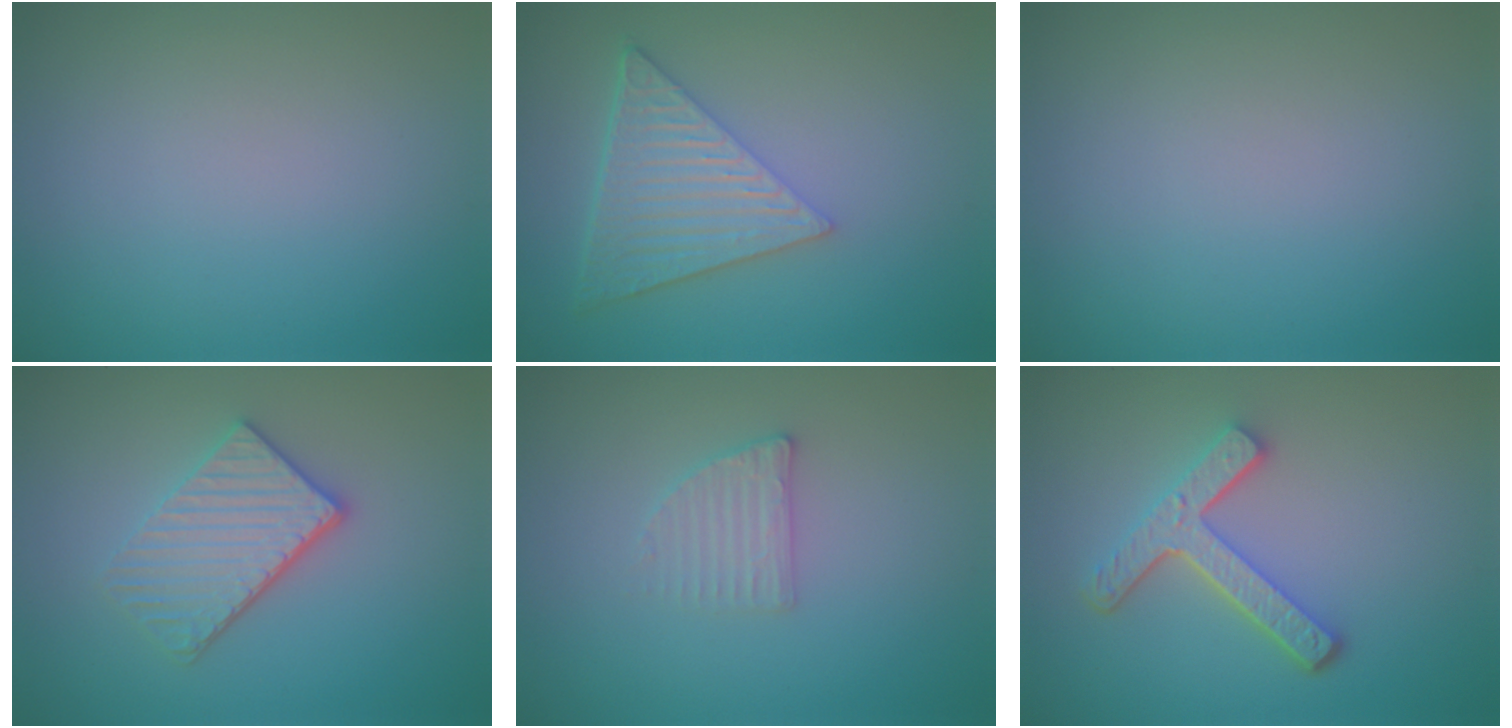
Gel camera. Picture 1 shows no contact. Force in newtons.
{"total": 6.7, "press": 4.8, "slide": 4.7}
{"total": 0.0}
{"total": 3.9, "press": 3.2, "slide": 2.2}
{"total": 1.9, "press": 1.9, "slide": 0.4}
{"total": 4.4, "press": 3.3, "slide": 2.9}